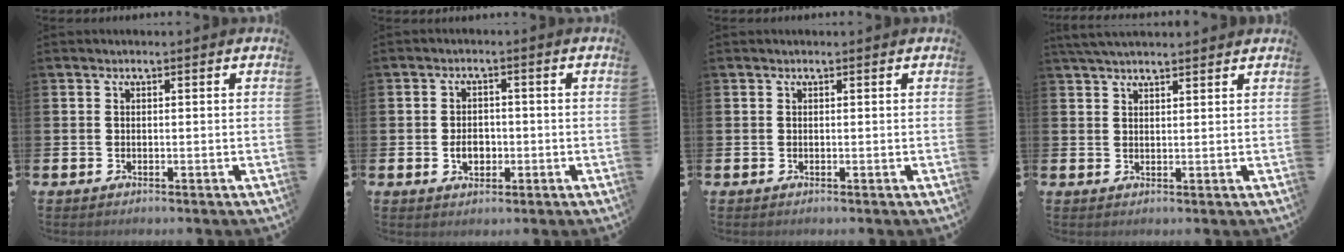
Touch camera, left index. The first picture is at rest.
{"total": 3.1, "force": [-0.7, 2.3, 2.0], "torque": [-0.025, -0.002, -0.019]}
{"total": 0.0}
{"total": 3.4, "force": [3.1, 0.6, 1.1], "torque": [-0.022, -0.006, 0.057]}